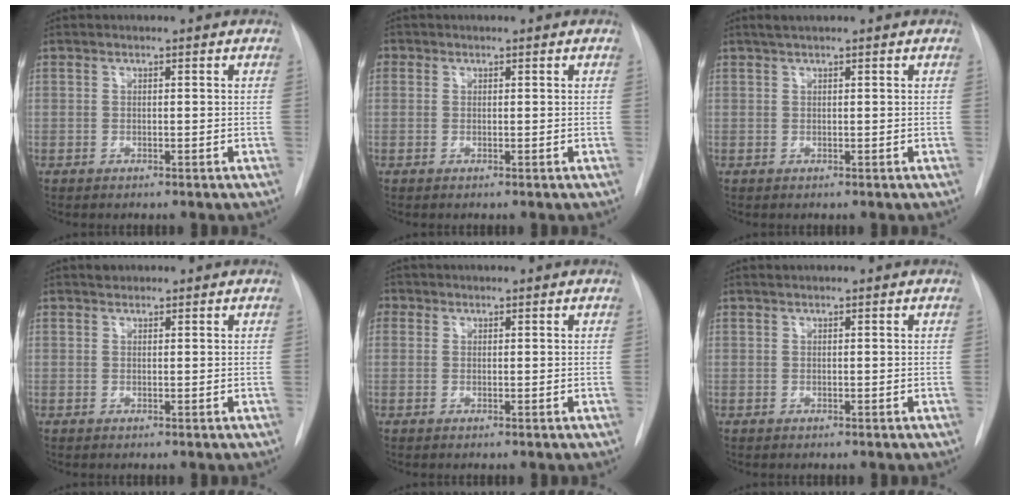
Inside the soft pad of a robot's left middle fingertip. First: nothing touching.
{"total": 1.5, "force": [0.5, 1.4, 0.4], "torque": [-0.002, 0.011, 0.008]}
{"total": 1.4, "force": [1.1, 0.0, 0.9], "torque": [-0.019, 0.008, 0.021]}
{"total": 0.9, "force": [0.7, 0.5, 0.1], "torque": [-0.004, 0.002, 0.010]}
{"total": 2.3, "force": [0.8, 2.0, 0.6], "torque": [-0.009, 0.012, 0.014]}
{"total": 0.0}